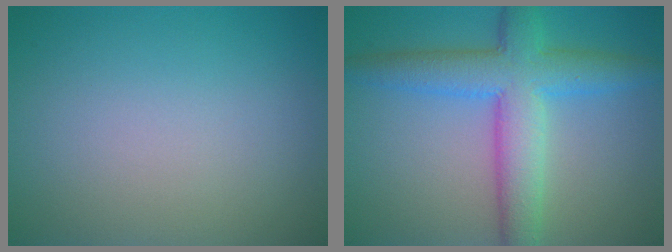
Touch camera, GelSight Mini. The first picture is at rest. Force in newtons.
{"total": 6.9, "press": 6.9, "slide": 0.2}